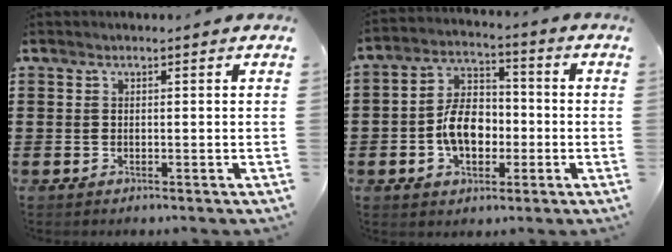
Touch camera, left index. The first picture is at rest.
{"total": 8.0, "force": [-1.8, 5.3, 5.7], "torque": [-0.116, 0.009, -0.039]}